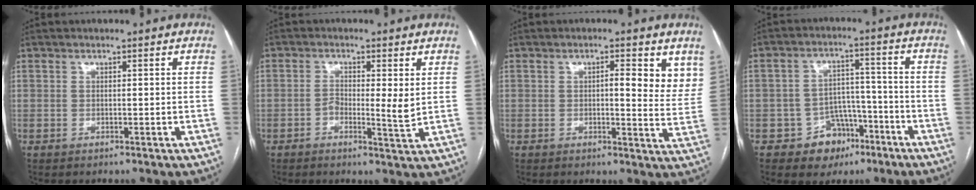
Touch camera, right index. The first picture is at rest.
{"total": 4.3, "force": [0.0, 1.0, 4.2], "torque": [-0.066, -0.002, -0.002]}
{"total": 6.3, "force": [3.0, 1.9, 5.3], "torque": [-0.049, -0.008, 0.030]}
{"total": 7.2, "force": [-3.9, 5.9, 1.7], "torque": [-0.007, 0.022, -0.050]}